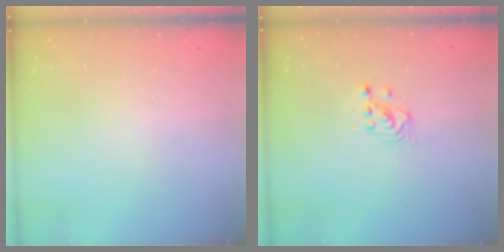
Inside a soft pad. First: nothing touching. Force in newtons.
{"total": 2.7, "press": 2.7, "slide": 0.3}